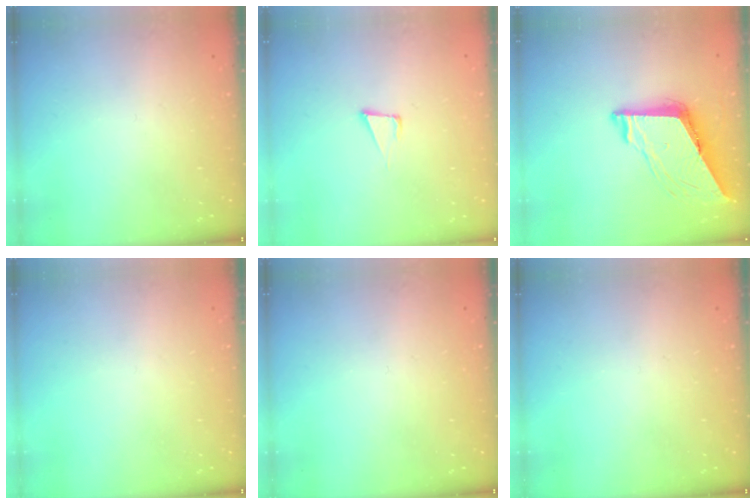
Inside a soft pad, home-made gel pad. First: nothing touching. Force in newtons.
{"total": 4.2, "press": 2.8, "slide": 3.1}
{"total": 8.4, "press": 8.4, "slide": 0.6}
{"total": 0.0}
{"total": 0.0}
{"total": 0.0}